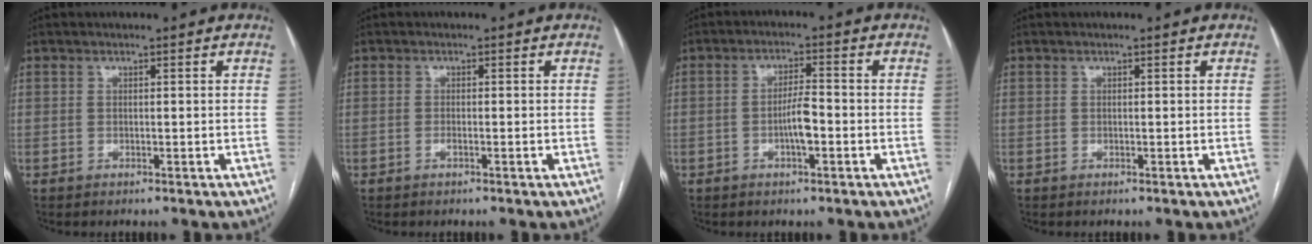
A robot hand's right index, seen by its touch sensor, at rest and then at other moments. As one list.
[{"total": 1.1, "force": [-0.5, 0.2, 1.0], "torque": [-0.019, -0.001, -0.008]}, {"total": 4.3, "force": [-1.2, 0.8, 4.1], "torque": [-0.077, 0.004, -0.022]}, {"total": 0.0}]